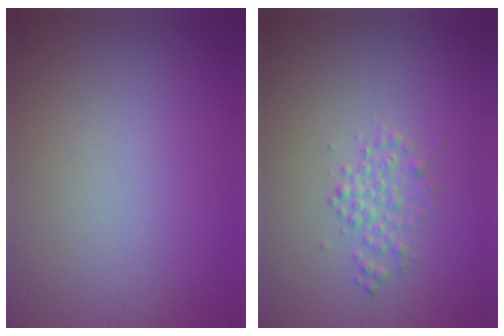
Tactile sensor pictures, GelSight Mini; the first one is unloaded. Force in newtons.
{"total": 1.9, "press": 1.9, "slide": 0.0}